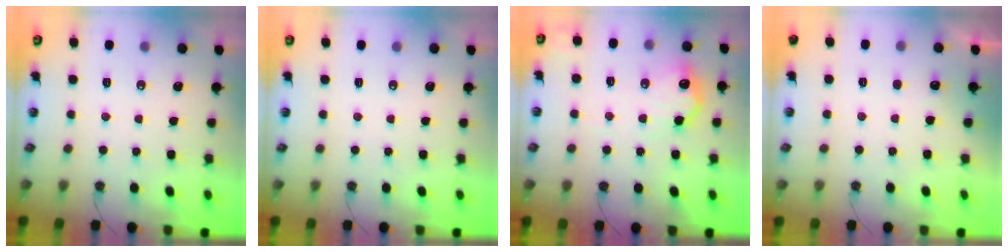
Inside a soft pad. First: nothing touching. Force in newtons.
{"total": 0.0}
{"total": 13.3, "press": 13.3, "slide": 0.6}
{"total": 2.6, "press": 2.4, "slide": 1.0}